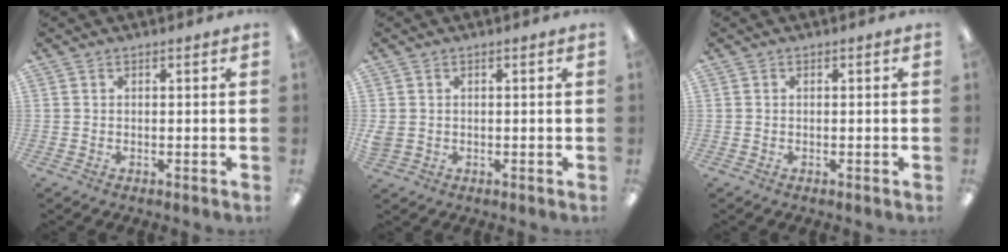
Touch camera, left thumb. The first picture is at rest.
{"total": 2.2, "force": [0.3, 1.9, 1.0], "torque": [-0.019, 0.005, 0.004]}
{"total": 0.0}